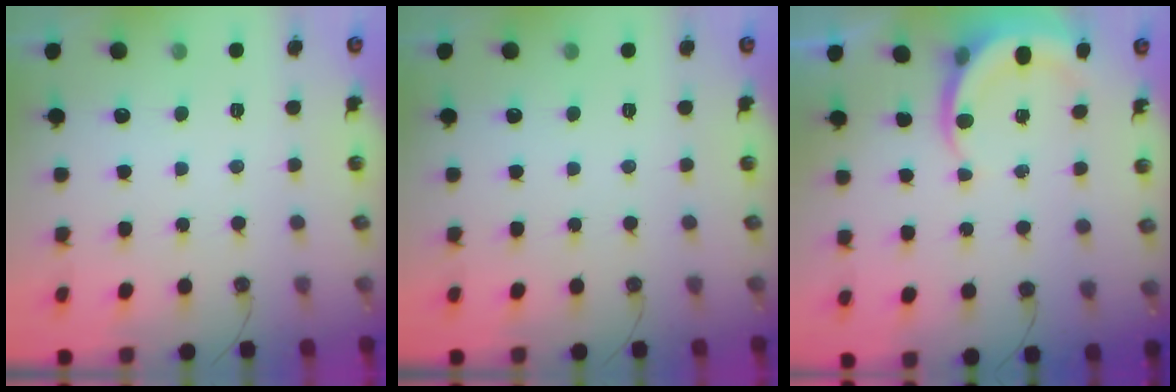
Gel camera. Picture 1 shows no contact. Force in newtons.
{"total": 0.0}
{"total": 6.7, "press": 6.7, "slide": 0.8}